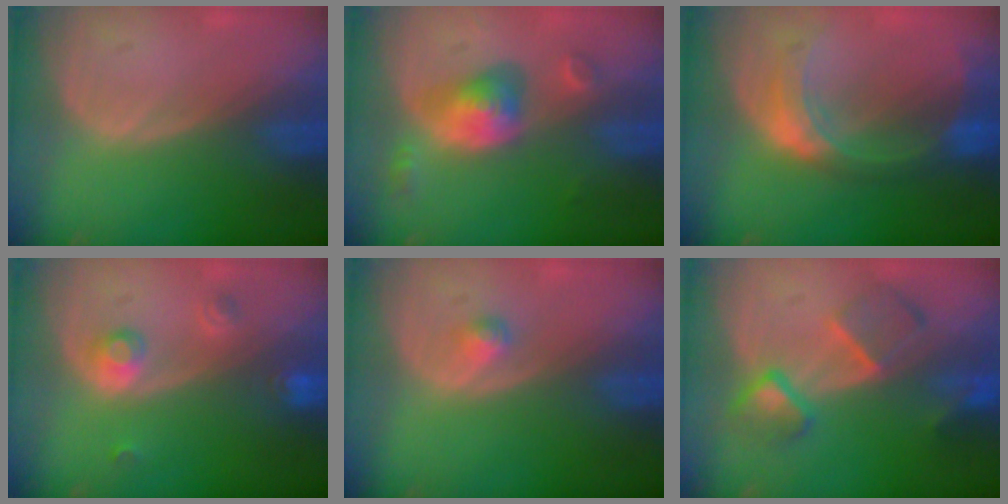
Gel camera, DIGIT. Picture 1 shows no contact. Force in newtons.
{"total": 5.8, "press": 5.3, "slide": 2.4}
{"total": 7.8, "press": 6.9, "slide": 3.7}
{"total": 3.6, "press": 3.3, "slide": 1.5}
{"total": 1.3, "press": 1.2, "slide": 0.1}
{"total": 7.3, "press": 6.8, "slide": 2.4}